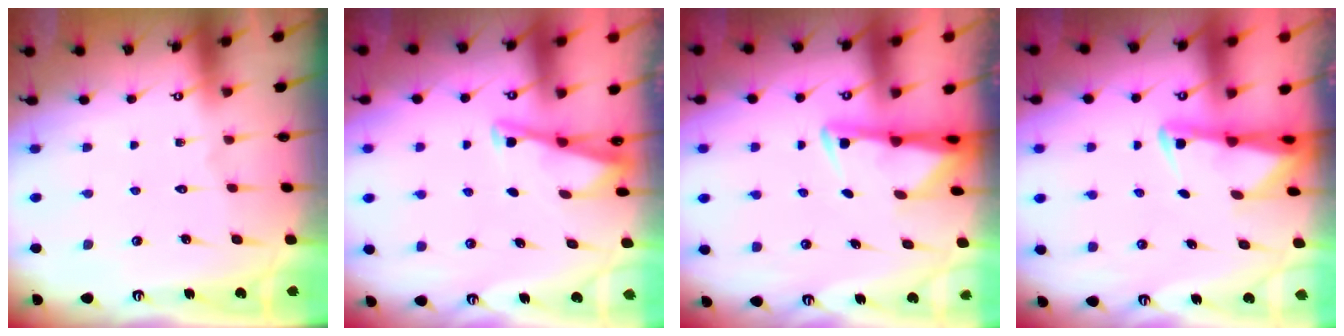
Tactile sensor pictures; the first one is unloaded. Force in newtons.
{"total": 3.4, "press": 3.4, "slide": 0.3}
{"total": 2.8, "press": 2.8, "slide": 0.6}
{"total": 2.3, "press": 2.2, "slide": 0.5}